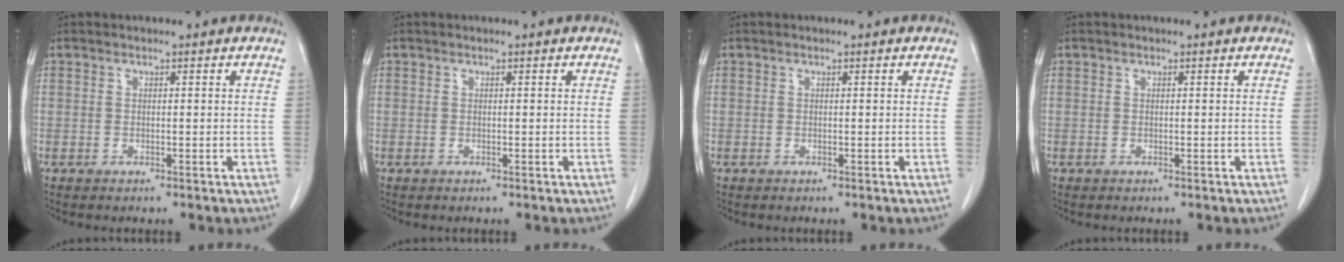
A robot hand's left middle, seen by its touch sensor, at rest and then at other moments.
{"total": 0.0}
{"total": 0.0}
{"total": 0.0}